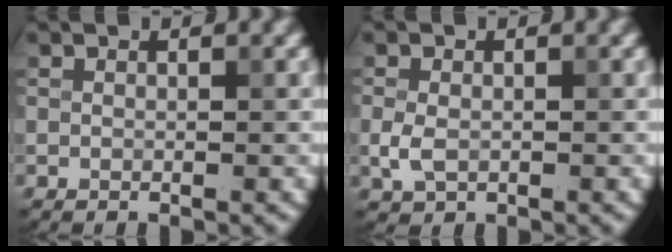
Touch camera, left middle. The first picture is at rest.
{"total": 2.0, "force": [-0.4, 1.4, 1.3], "torque": [-0.031, -0.003, -0.009]}